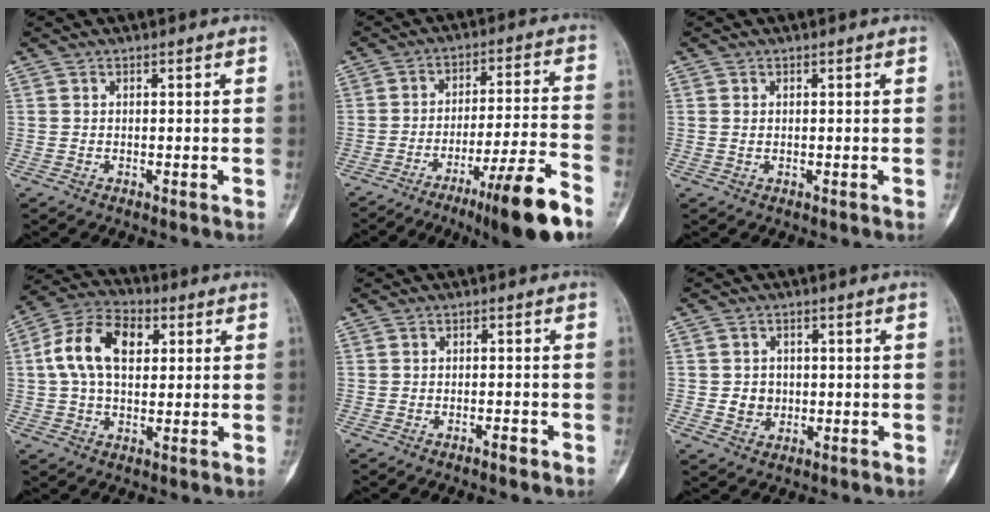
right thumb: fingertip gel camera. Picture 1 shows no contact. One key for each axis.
{"total": 15.5, "fx": -9.7, "fy": 1.0, "fz": 12.1, "tx": -0.198, "ty": 0.047, "tz": -0.149}
{"total": 0.8, "fx": 0.2, "fy": 0.5, "fz": 0.5, "tx": -0.013, "ty": 0.002, "tz": 0.007}
{"total": 12.4, "fx": 2.6, "fy": 7.9, "fz": 9.2, "tx": -0.160, "ty": 0.021, "tz": 0.039}
{"total": 1.4, "fx": -1.1, "fy": 0.3, "fz": 0.9, "tx": -0.018, "ty": 0.008, "tz": -0.017}
{"total": 3.7, "fx": -0.3, "fy": 3.4, "fz": 1.4, "tx": -0.003, "ty": 0.005, "tz": -0.001}